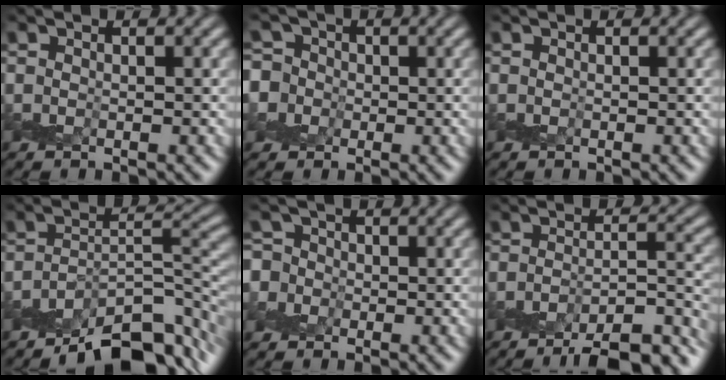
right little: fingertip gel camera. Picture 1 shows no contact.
{"total": 5.9, "force": [-0.8, 5.6, 1.6], "torque": [-0.034, 0.024, -0.053]}
{"total": 0.0}
{"total": 9.2, "force": [-6.9, 2.9, 5.4], "torque": [-0.071, -0.003, -0.119]}
{"total": 4.3, "force": [-0.6, 4.0, 1.2], "torque": [-0.015, 0.024, -0.045]}
{"total": 11.1, "force": [-9.7, 2.3, 4.9], "torque": [-0.060, -0.002, -0.129]}